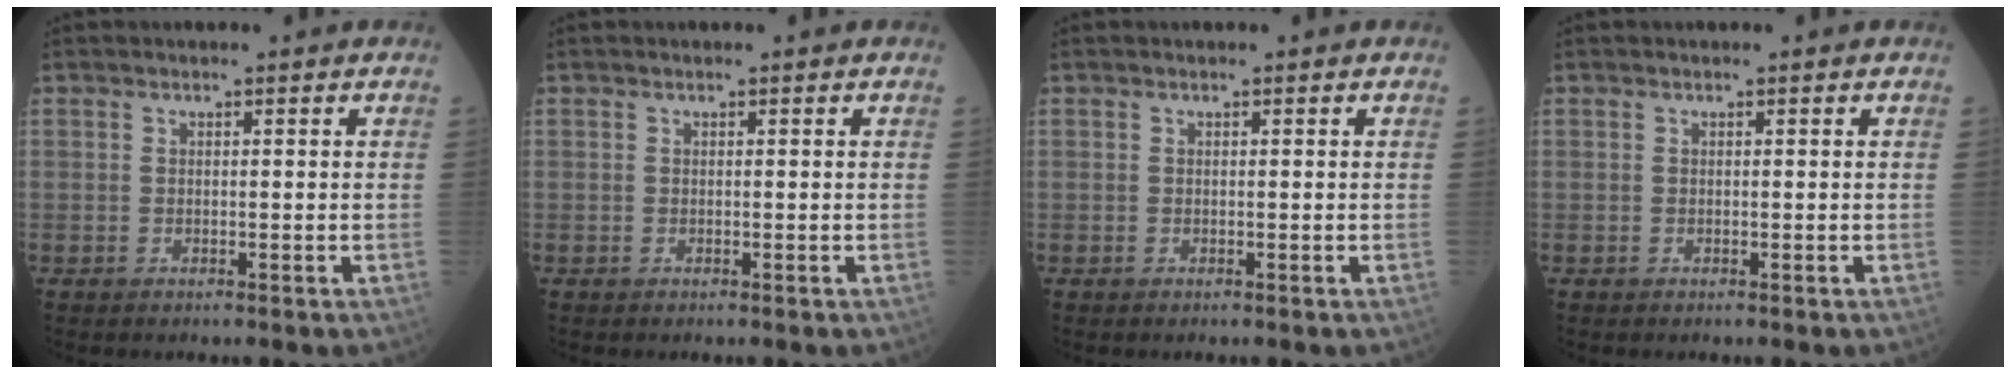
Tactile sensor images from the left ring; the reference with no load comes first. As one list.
[{"total": 0.0}, {"total": 0.0}, {"total": 0.0}]